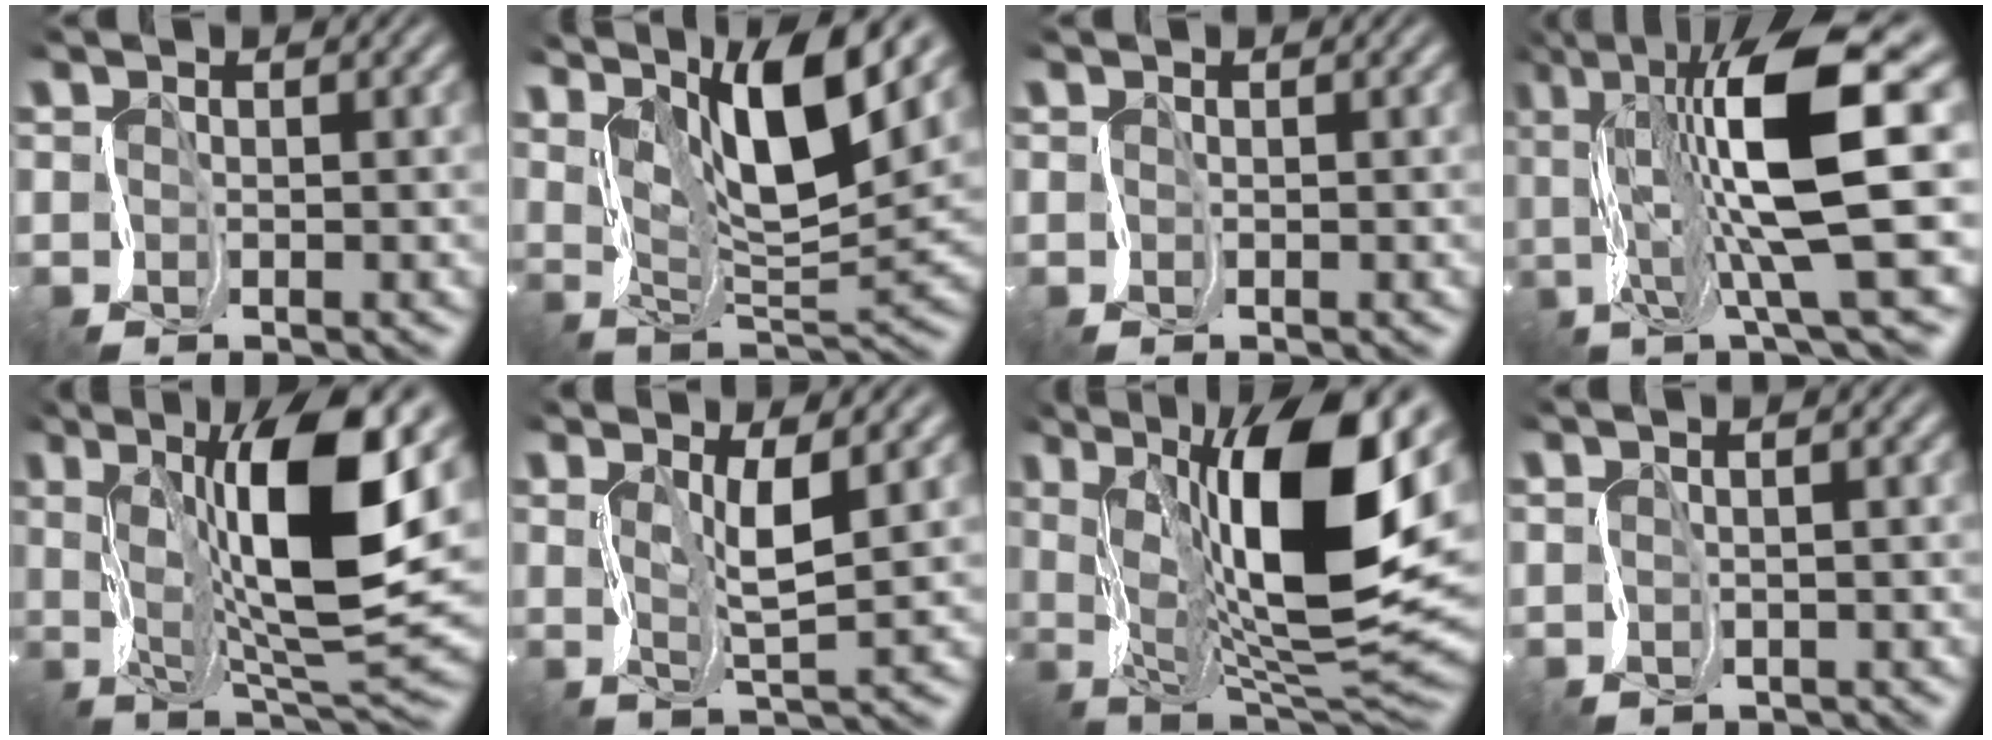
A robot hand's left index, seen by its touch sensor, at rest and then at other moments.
{"total": 9.0, "force": [6.1, 1.2, 6.4], "torque": [-0.109, 0.011, 0.103]}
{"total": 0.0}
{"total": 11.5, "force": [3.8, 2.7, 10.5], "torque": [-0.189, 0.018, 0.062]}
{"total": 10.9, "force": [3.6, 2.6, 10.0], "torque": [-0.168, 0.009, 0.061]}
{"total": 3.2, "force": [2.3, -0.2, 2.1], "torque": [-0.052, 0.008, 0.036]}
{"total": 13.6, "force": [4.1, 4.5, 12.1], "torque": [-0.199, 0.002, 0.063]}
{"total": 1.5, "force": [1.5, 0.0, -0.2], "torque": [0.012, 0.012, 0.007]}